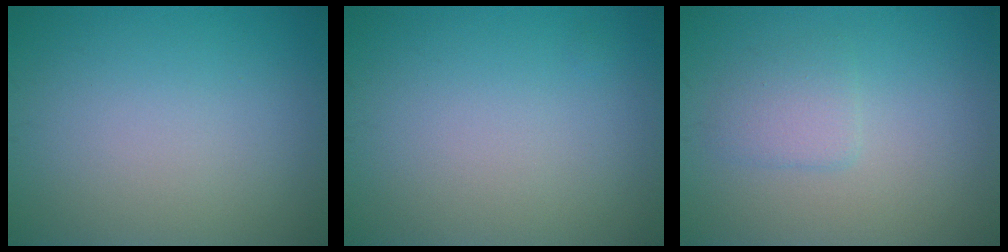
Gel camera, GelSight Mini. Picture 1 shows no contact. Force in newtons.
{"total": 0.0}
{"total": 2.0, "press": 2.0, "slide": 0.2}